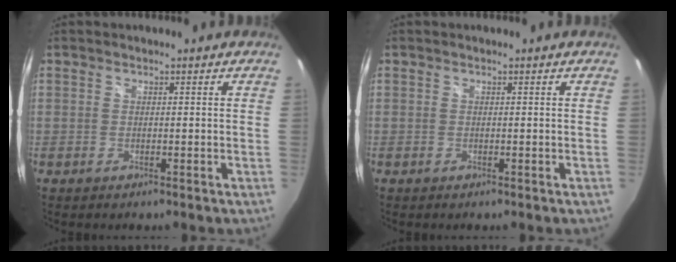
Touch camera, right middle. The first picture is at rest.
{"total": 0.0}